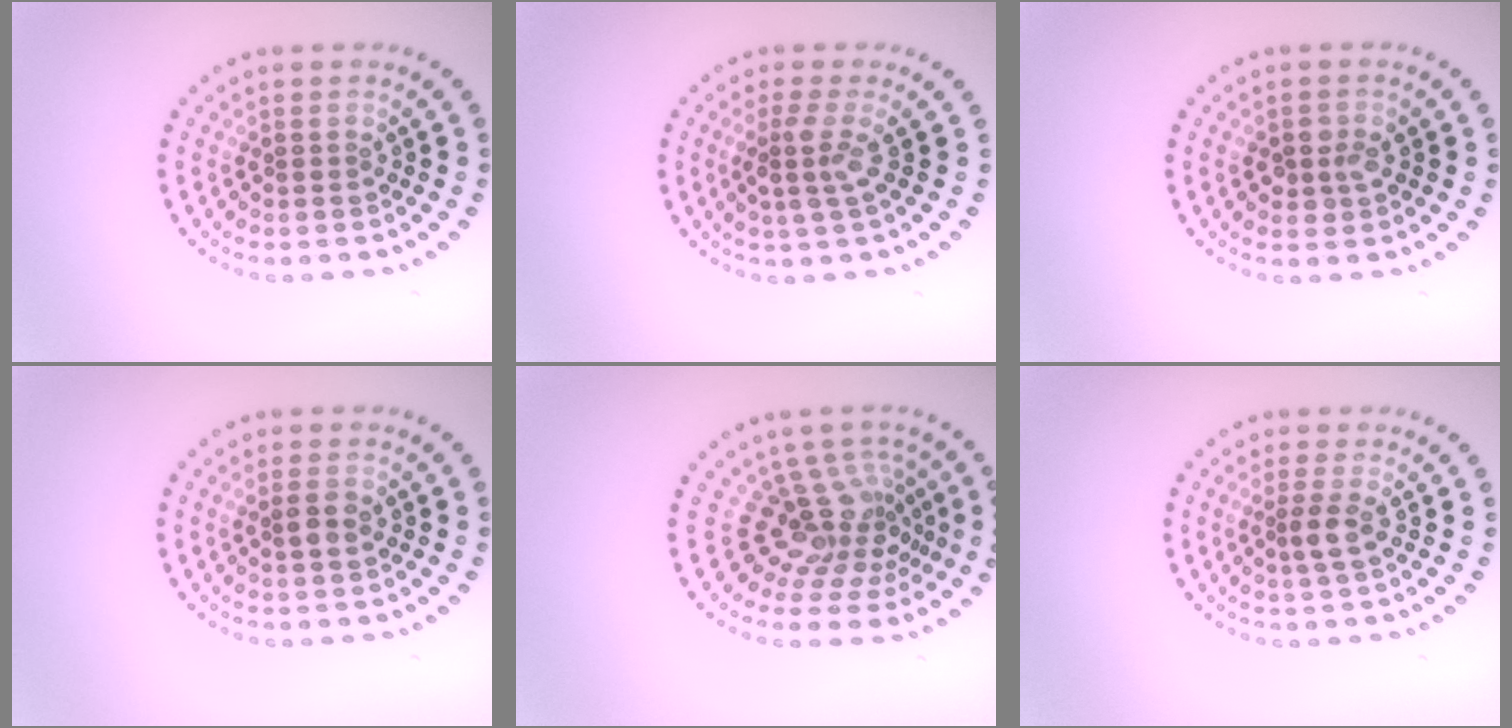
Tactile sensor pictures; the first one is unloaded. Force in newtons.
{"total": 2.6, "press": 1.9, "slide": 1.7}
{"total": 2.0, "press": 1.9, "slide": 0.4}
{"total": 1.8, "press": 1.8, "slide": 0.3}
{"total": 4.7, "press": 3.2, "slide": 3.4}
{"total": 1.8, "press": 1.6, "slide": 0.9}